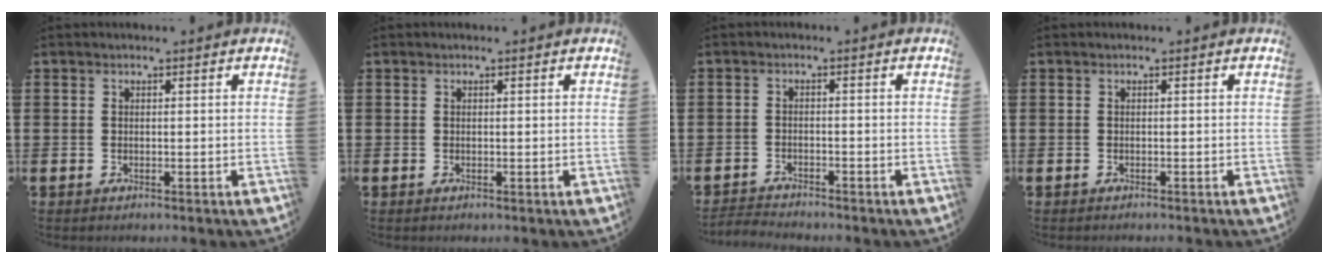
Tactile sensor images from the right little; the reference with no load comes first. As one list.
[{"total": 0.0}, {"total": 1.8, "force": [-1.8, 0.0, 0.0], "torque": [-0.004, 0.002, -0.038]}, {"total": 0.0}]